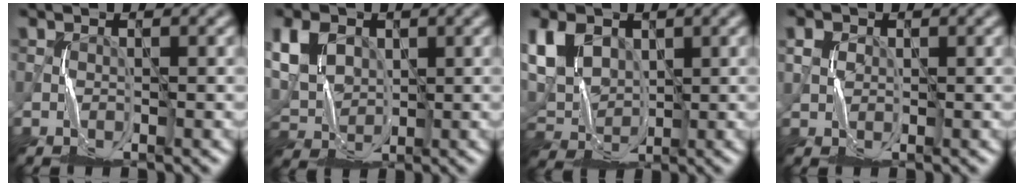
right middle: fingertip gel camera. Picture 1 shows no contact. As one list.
[{"total": 6.4, "force": [2.0, 4.6, 3.9], "torque": [-0.112, 0.013, 0.033]}, {"total": 6.2, "force": [2.1, 4.5, 3.8], "torque": [-0.106, 0.006, 0.037]}, {"total": 1.4, "force": [0.6, 1.2, 0.4], "torque": [-0.016, -0.002, 0.010]}]